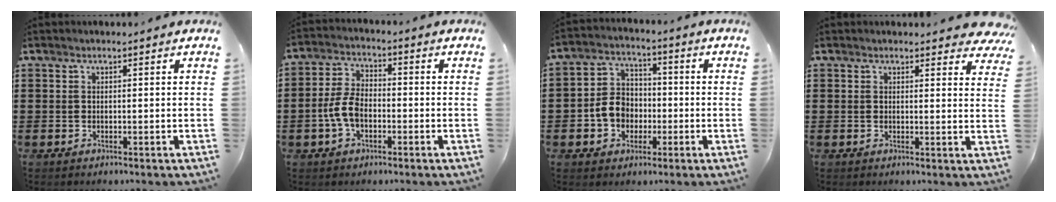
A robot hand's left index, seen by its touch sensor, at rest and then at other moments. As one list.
[{"total": 5.9, "force": [-1.7, 3.4, 4.5], "torque": [-0.114, 0.001, -0.039]}, {"total": 6.7, "force": [-1.6, 5.8, 2.9], "torque": [-0.080, 0.017, -0.032]}, {"total": 2.5, "force": [2.3, 0.5, 0.8], "torque": [-0.008, -0.010, 0.041]}]